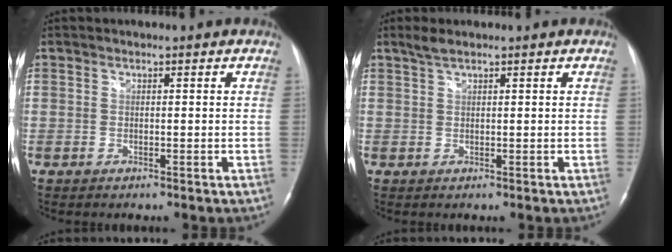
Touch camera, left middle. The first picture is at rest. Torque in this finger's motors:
{"motor_torque": [0.22, -0.06, -0.04, 0.01]}